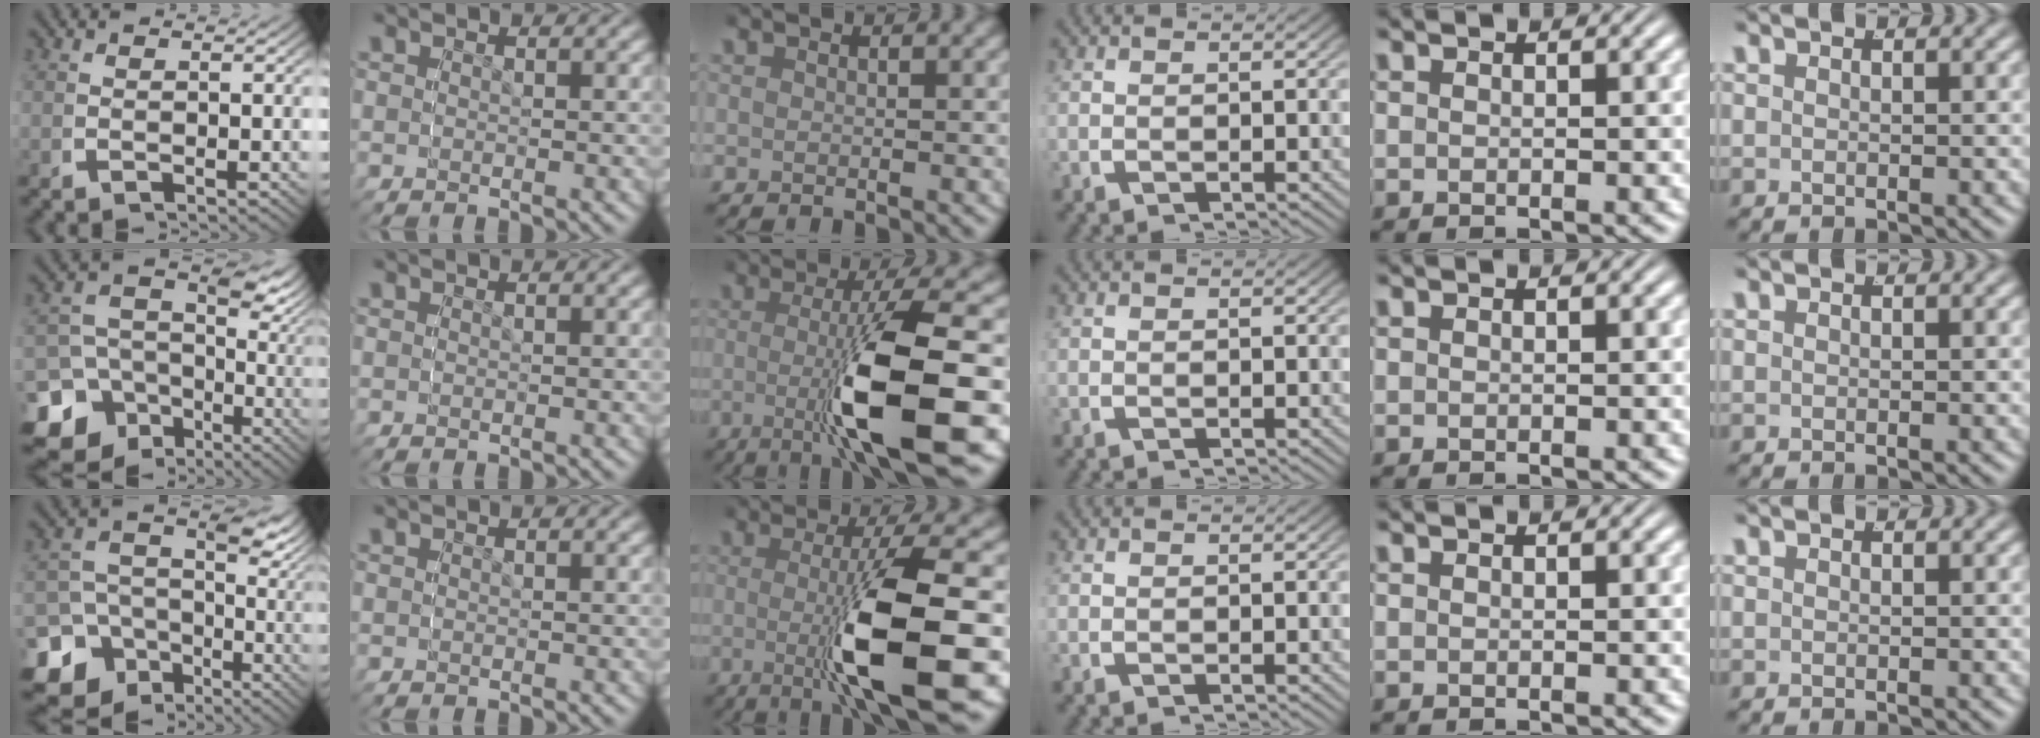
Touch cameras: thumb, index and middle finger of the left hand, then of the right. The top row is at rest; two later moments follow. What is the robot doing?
{"motion": "grasp_and_lifting", "object": "cloth"}